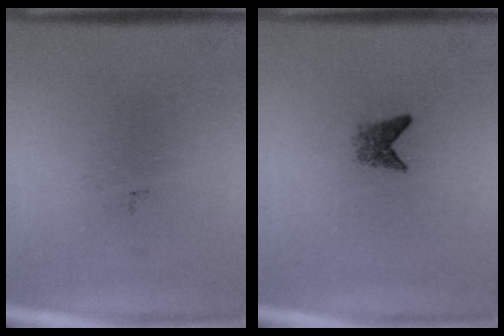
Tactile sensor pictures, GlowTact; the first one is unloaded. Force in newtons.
{"total": 1.6}